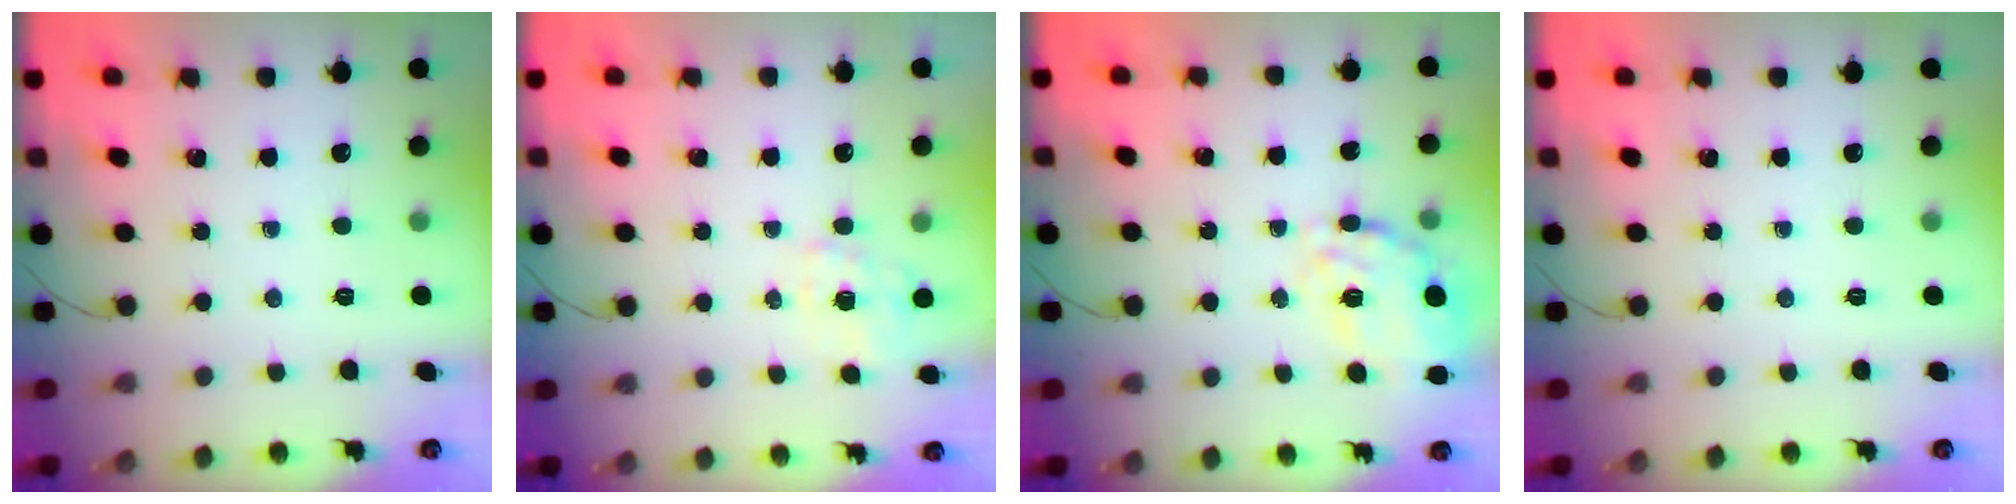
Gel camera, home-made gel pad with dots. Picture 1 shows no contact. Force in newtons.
{"total": 4.2, "press": 4.0, "slide": 1.1}
{"total": 21.2, "press": 21.0, "slide": 2.9}
{"total": 0.0}